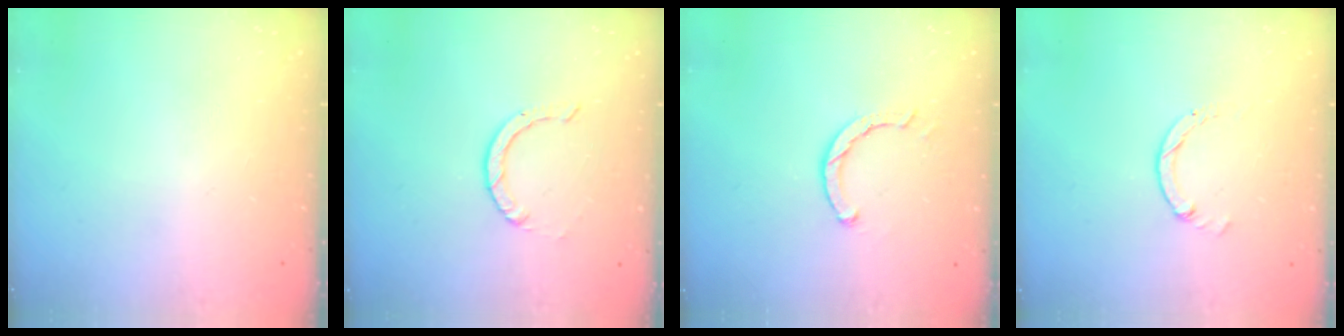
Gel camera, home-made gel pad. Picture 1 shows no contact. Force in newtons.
{"total": 0.9, "press": 0.9, "slide": 0.1}
{"total": 2.4, "press": 2.4, "slide": 0.1}
{"total": 0.0}